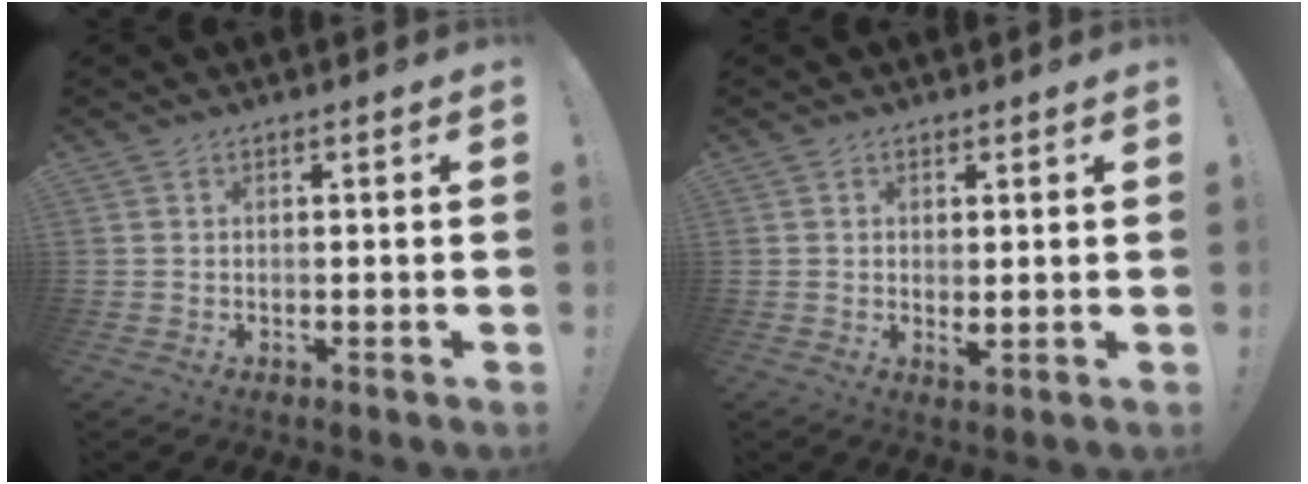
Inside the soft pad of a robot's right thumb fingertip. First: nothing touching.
{"total": 1.9, "force": [0.6, 0.8, 1.7], "torque": [-0.022, -0.006, 0.010]}